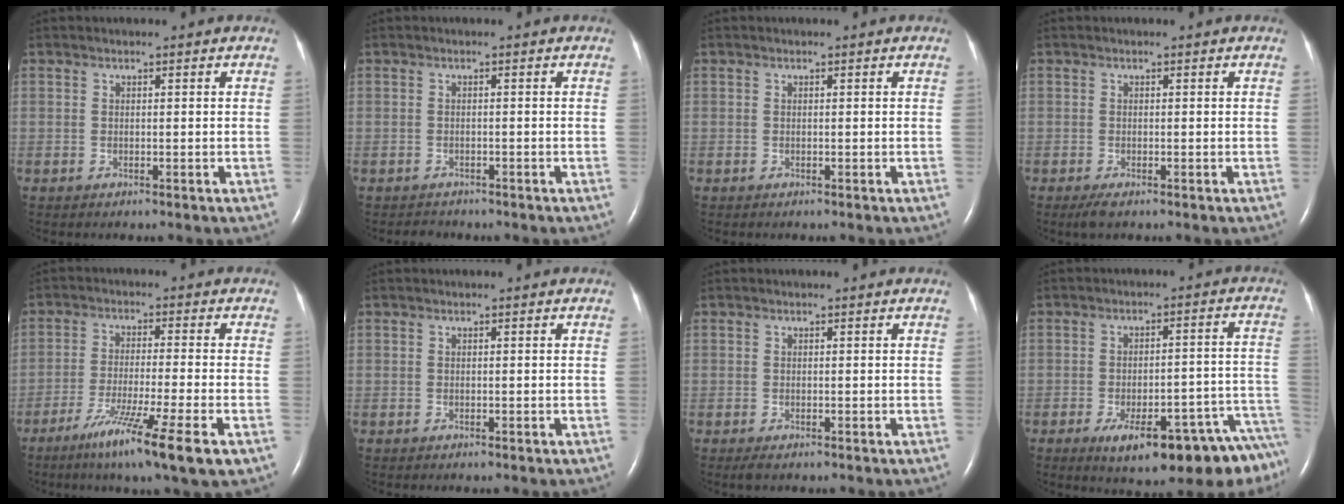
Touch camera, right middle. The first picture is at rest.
{"total": 1.2, "force": [-1.1, 0.5, -0.2], "torque": [-0.001, -0.002, -0.015]}
{"total": 0.0}
{"total": 1.6, "force": [-1.1, 0.3, 1.2], "torque": [-0.031, -0.007, -0.019]}
{"total": 12.2, "force": [-6.8, -0.8, 10.1], "torque": [-0.180, -0.038, -0.111]}
{"total": 0.0}
{"total": 1.0, "force": [-0.6, 0.3, 0.7], "torque": [-0.016, -0.003, -0.007]}
{"total": 18.2, "force": [-13.4, 3.3, 11.9], "torque": [-0.075, 0.032, -0.173]}